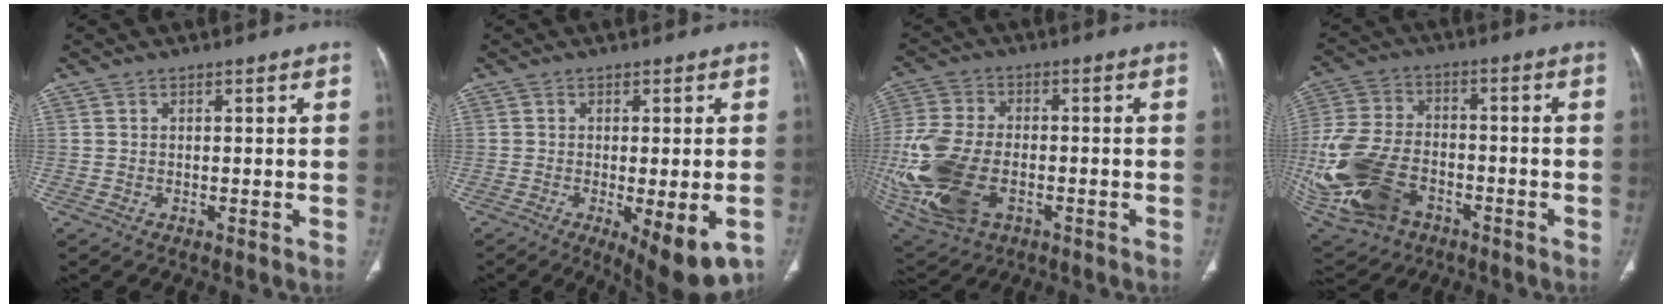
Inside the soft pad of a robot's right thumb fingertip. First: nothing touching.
{"total": 10.4, "force": [-4.1, 3.1, 9.0], "torque": [-0.123, -0.016, -0.055]}
{"total": 20.5, "force": [-4.8, 12.3, 15.6], "torque": [-0.367, -0.005, -0.073]}
{"total": 23.7, "force": [-8.3, 15.6, 15.7], "torque": [-0.399, 0.002, -0.139]}